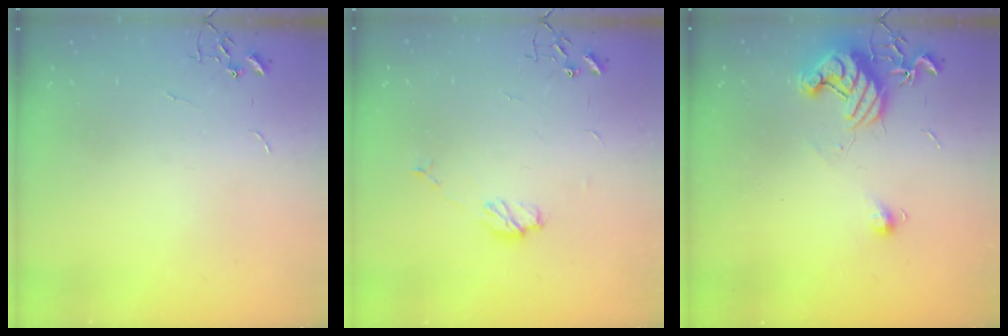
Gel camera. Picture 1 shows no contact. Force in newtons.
{"total": 6.7, "press": 6.7, "slide": 0.3}
{"total": 11.3, "press": 11.3, "slide": 0.9}